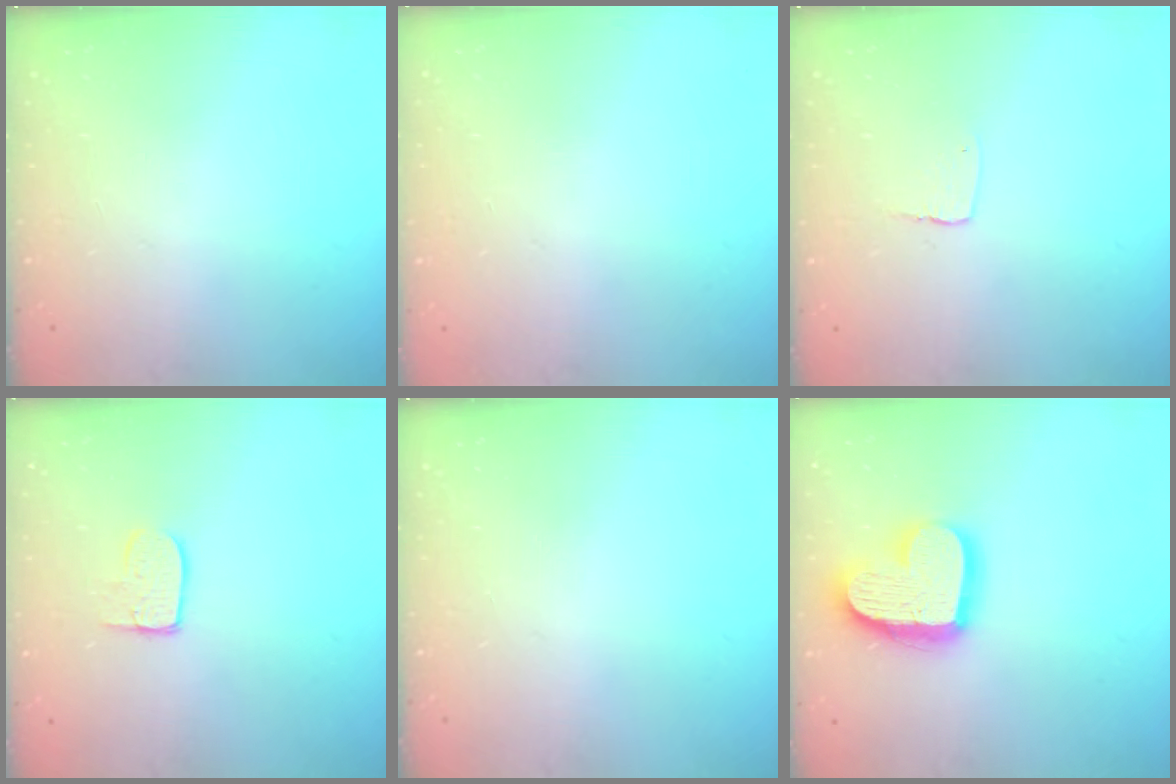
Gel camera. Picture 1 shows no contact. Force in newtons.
{"total": 0.0}
{"total": 2.9, "press": 2.9, "slide": 0.2}
{"total": 6.7, "press": 6.7, "slide": 0.4}
{"total": 0.0}
{"total": 17.3, "press": 17.3, "slide": 1.5}